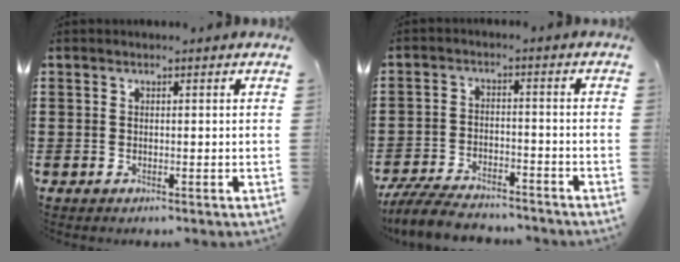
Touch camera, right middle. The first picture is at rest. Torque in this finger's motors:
{"motor_torque": [1.31, -0.57, 0.23, 0.10]}